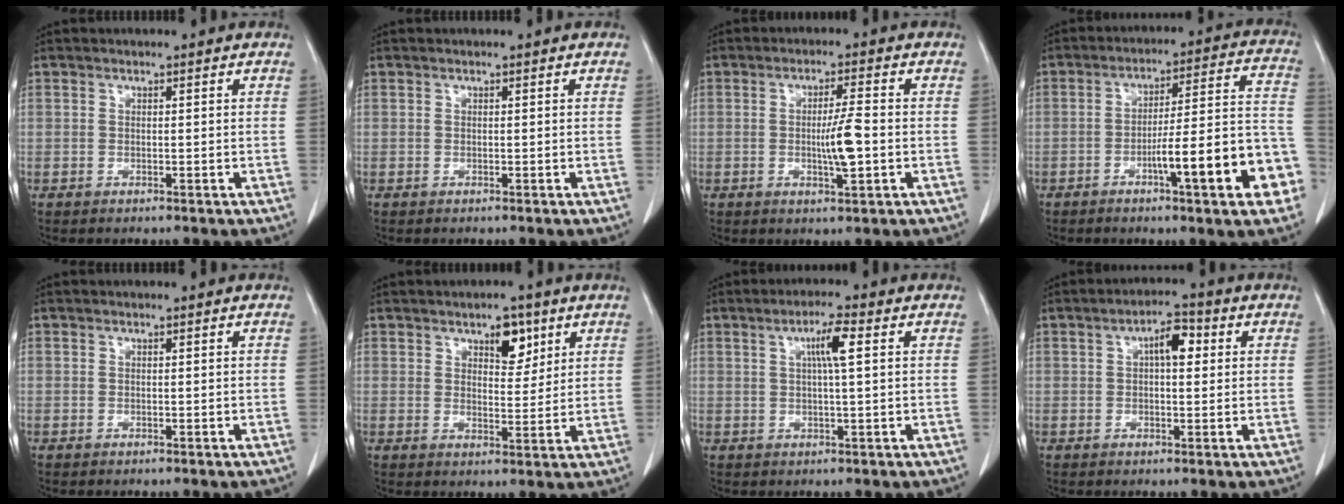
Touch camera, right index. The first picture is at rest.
{"total": 0.0}
{"total": 5.4, "force": [-0.7, 0.4, 5.4], "torque": [-0.093, -0.004, -0.010]}
{"total": 16.3, "force": [-6.4, 1.6, 14.9], "torque": [-0.165, 0.028, -0.085]}
{"total": 0.0}
{"total": 5.0, "force": [2.9, 2.3, 3.3], "torque": [-0.047, 0.000, 0.043]}
{"total": 4.5, "force": [1.3, 0.0, 4.3], "torque": [-0.075, 0.004, 0.020]}
{"total": 4.6, "force": [1.1, 1.8, 4.1], "torque": [-0.067, 0.015, 0.015]}